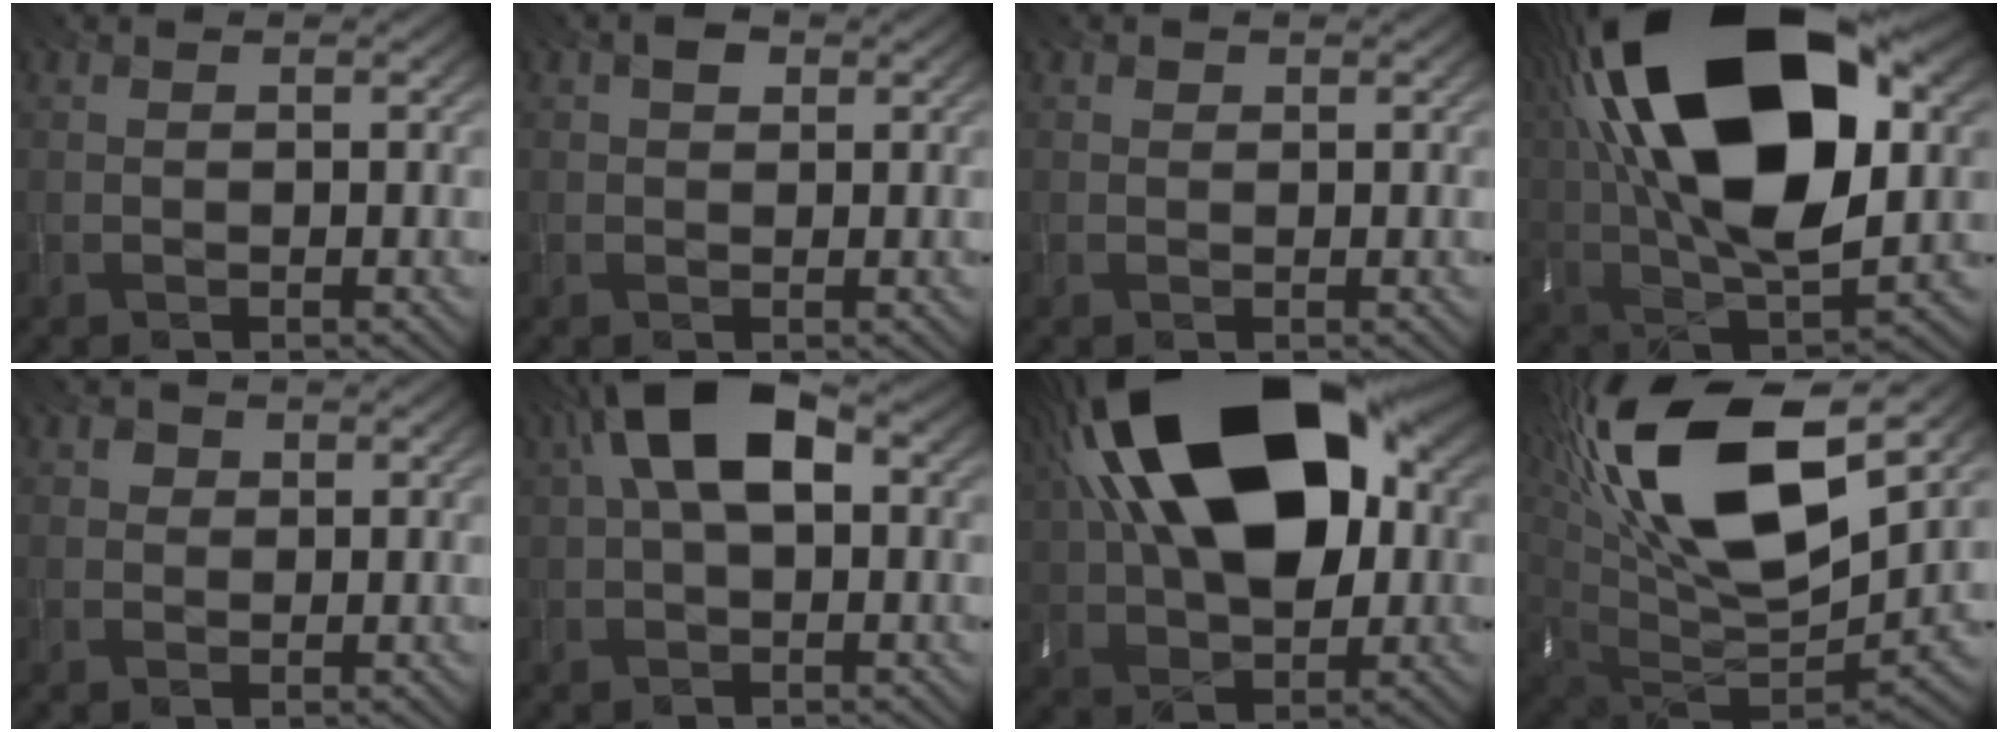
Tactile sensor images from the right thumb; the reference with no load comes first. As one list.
[{"total": 1.1, "force": [0.6, 0.8, 0.6], "torque": [-0.010, 0.002, 0.004]}, {"total": 0.6, "force": [0.4, 0.5, 0.1], "torque": [0.006, 0.003, -0.001]}, {"total": 22.2, "force": [6.9, 11.0, 18.0], "torque": [-0.370, 0.047, 0.105]}, {"total": 1.5, "force": [0.6, 1.3, 0.3], "torque": [-0.004, 0.007, -0.001]}, {"total": 9.4, "force": [2.8, 4.6, 7.7], "torque": [-0.156, 0.026, 0.034]}, {"total": 21.6, "force": [7.2, 11.9, 16.6], "torque": [-0.307, 0.053, 0.104]}, {"total": 20.4, "force": [9.4, 8.6, 15.9], "torque": [-0.354, 0.043, 0.159]}]